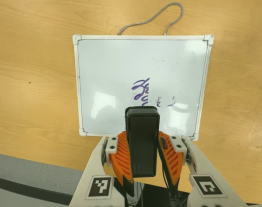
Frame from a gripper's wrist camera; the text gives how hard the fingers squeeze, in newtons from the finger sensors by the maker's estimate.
{"total": 5.7, "left": 5.3, "right": 6.1}